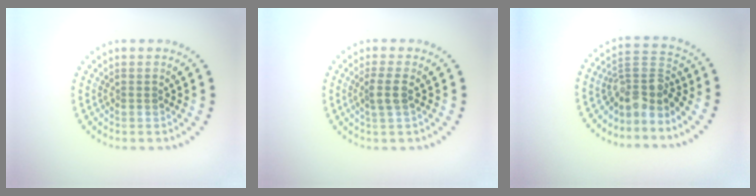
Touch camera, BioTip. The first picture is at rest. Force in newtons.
{"total": 1.8, "press": 1.5, "slide": 0.9}
{"total": 3.7, "press": 2.6, "slide": 2.6}